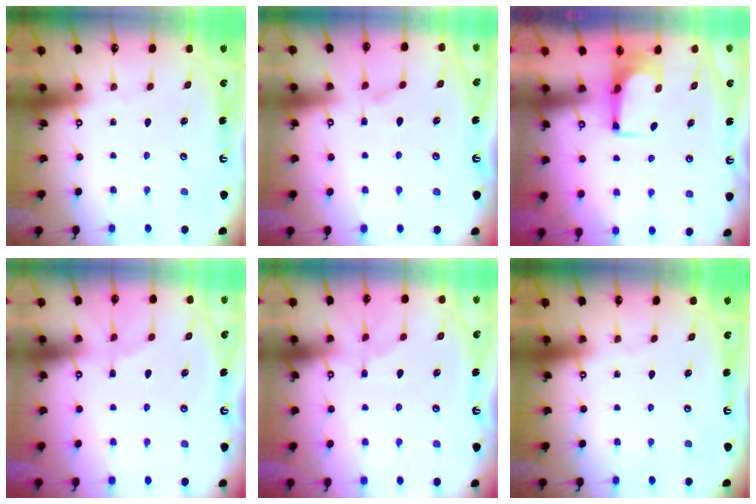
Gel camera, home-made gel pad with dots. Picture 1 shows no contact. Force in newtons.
{"total": 1.6, "press": 1.1, "slide": 1.2}
{"total": 1.7, "press": 1.6, "slide": 0.3}
{"total": 6.9, "press": 6.7, "slide": 1.5}
{"total": 1.4, "press": 0.6, "slide": 1.2}
{"total": 0.0}